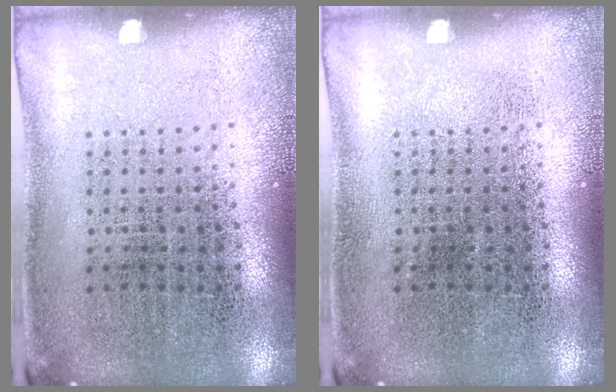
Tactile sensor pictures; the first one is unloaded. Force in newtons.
{"total": 0.0}